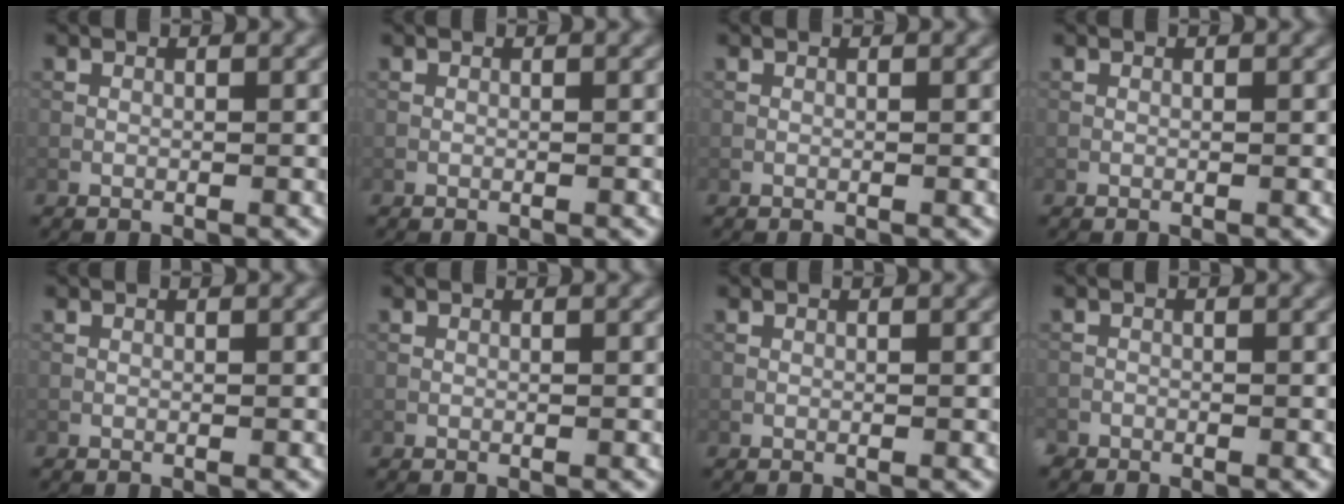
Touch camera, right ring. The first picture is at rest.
{"total": 0.0}
{"total": 0.0}
{"total": 0.0}
{"total": 0.0}
{"total": 0.0}
{"total": 0.0}
{"total": 1.1, "force": [-0.9, 0.6, -0.1], "torque": [-0.001, 0.002, -0.018]}